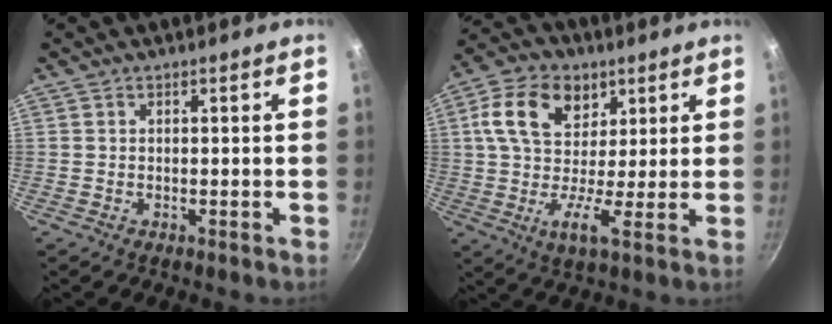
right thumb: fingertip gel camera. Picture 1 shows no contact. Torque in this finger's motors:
{"motor_torque": [-0.87, 1.33, 0.63, -0.35, 0.18]}